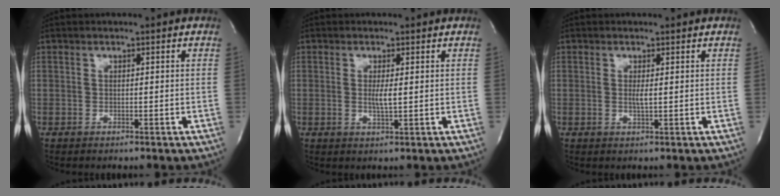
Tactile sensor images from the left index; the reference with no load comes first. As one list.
[{"total": 2.2, "force": [0.2, 0.2, 2.1], "torque": [-0.047, -0.003, 0.005]}, {"total": 1.3, "force": [0.2, 0.1, 1.2], "torque": [-0.032, -0.002, 0.005]}]